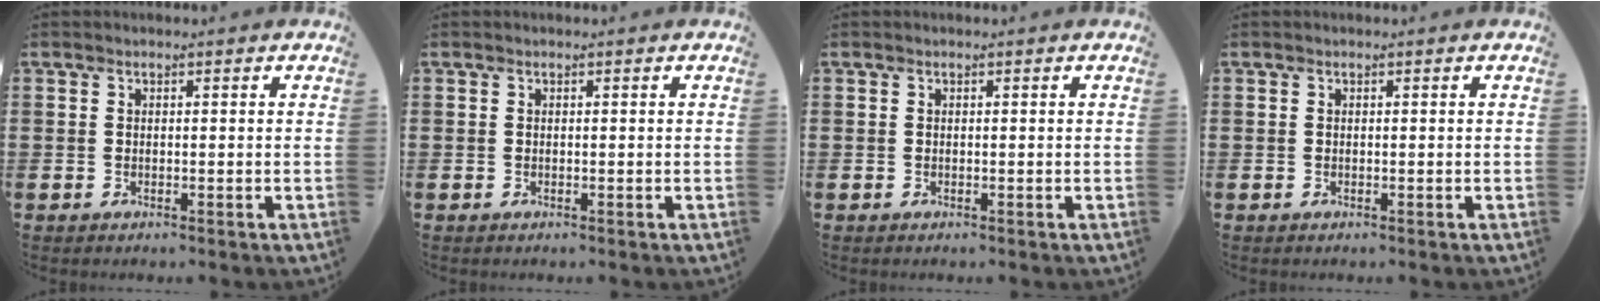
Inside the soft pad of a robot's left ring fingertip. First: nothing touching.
{"total": 0.0}
{"total": 0.0}
{"total": 0.0}